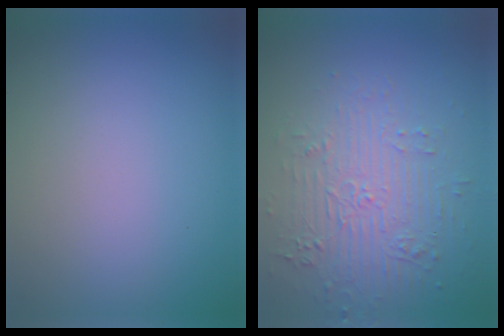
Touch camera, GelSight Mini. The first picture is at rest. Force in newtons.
{"total": 4.3, "press": 3.7, "slide": 2.2}